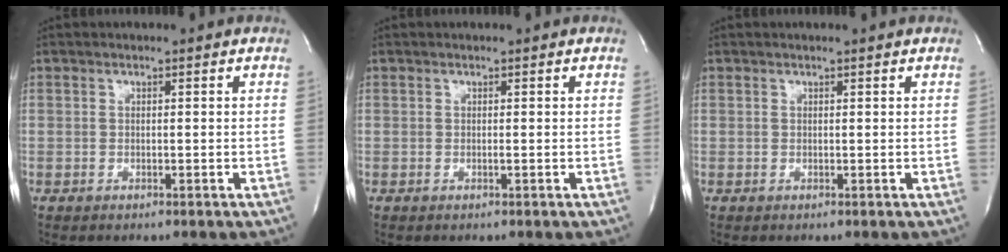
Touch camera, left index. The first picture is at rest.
{"total": 0.0}
{"total": 1.3, "force": [1.2, -0.2, 0.5], "torque": [-0.009, 0.005, 0.017]}